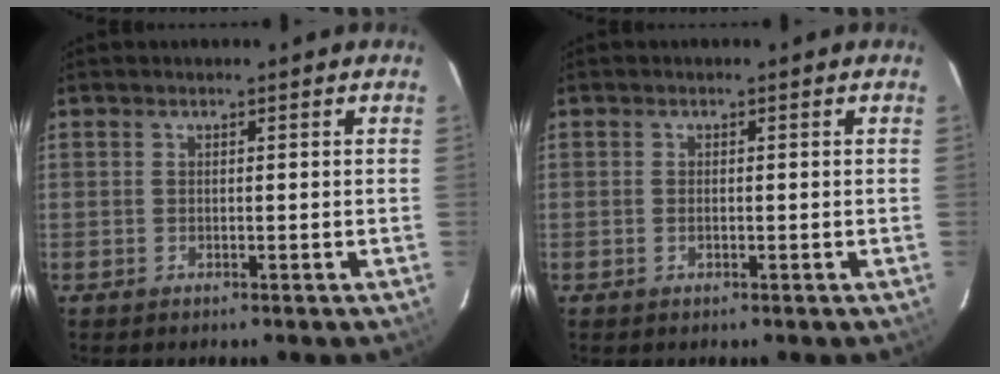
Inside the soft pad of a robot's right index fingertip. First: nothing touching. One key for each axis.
{"total": 0.8, "fx": -0.3, "fy": 0.4, "fz": 0.6, "tx": -0.013, "ty": -0.001, "tz": -0.005}